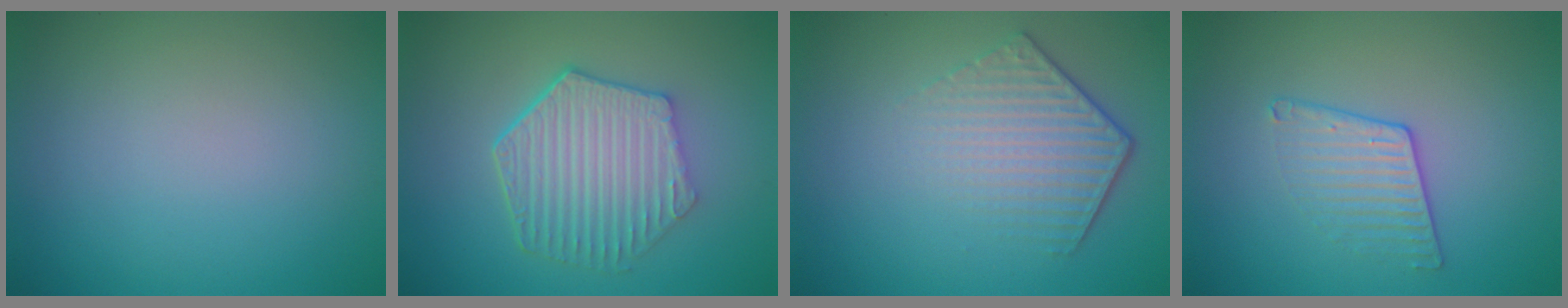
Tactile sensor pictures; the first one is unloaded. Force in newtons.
{"total": 6.3, "press": 4.6, "slide": 4.3}
{"total": 4.4, "press": 3.2, "slide": 3.1}
{"total": 2.0, "press": 1.5, "slide": 1.3}